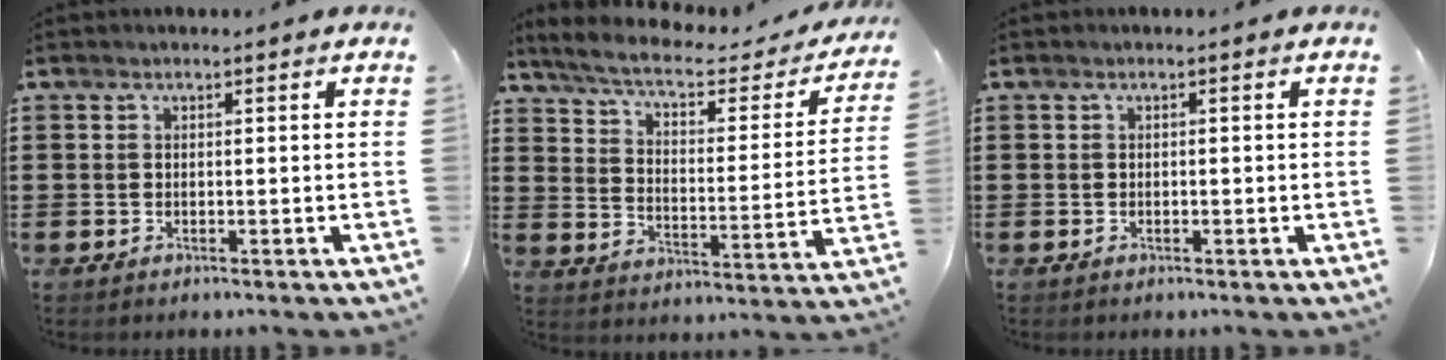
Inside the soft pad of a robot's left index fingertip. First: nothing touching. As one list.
[{"total": 6.3, "force": [4.8, 1.3, 3.8], "torque": [-0.094, -0.024, 0.079]}, {"total": 0.0}]